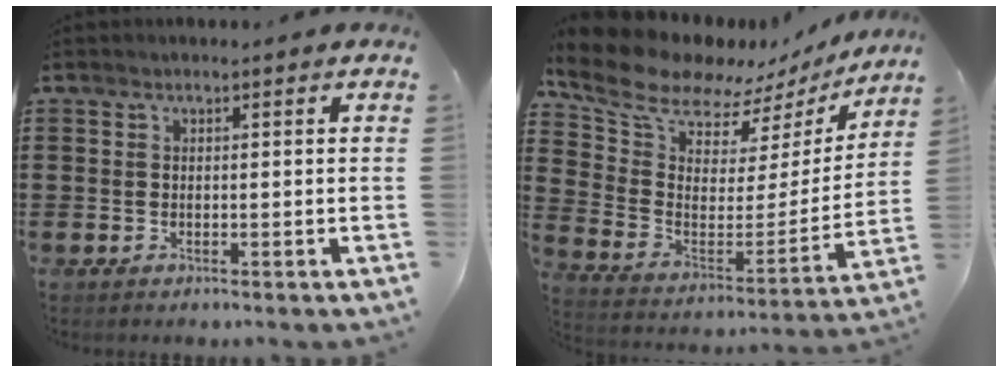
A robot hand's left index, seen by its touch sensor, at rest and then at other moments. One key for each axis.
{"total": 10.3, "fx": 8.7, "fy": 4.1, "fz": 3.5, "tx": -0.110, "ty": -0.059, "tz": 0.154}